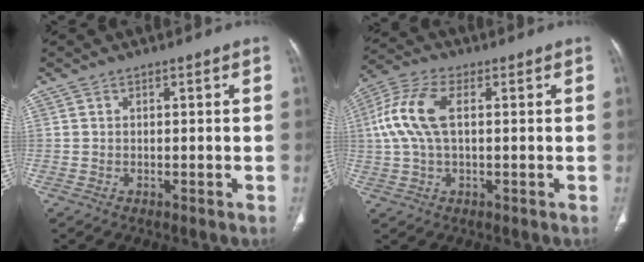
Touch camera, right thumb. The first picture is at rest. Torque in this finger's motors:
{"motor_torque": [0.20, 0.74, 0.36, -0.35, 0.31]}